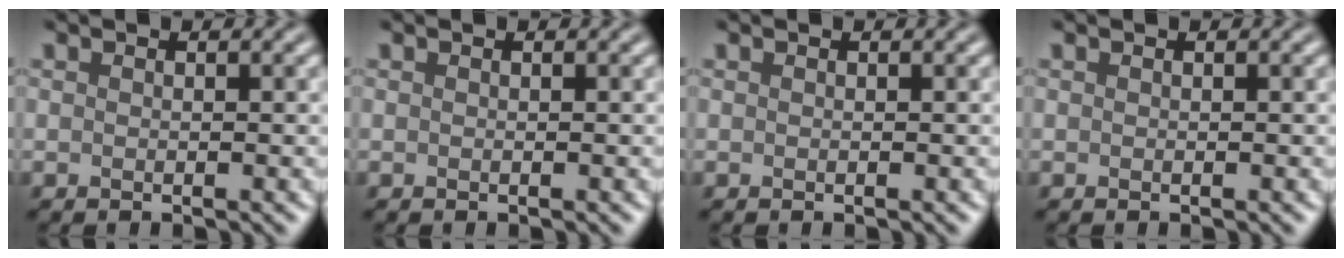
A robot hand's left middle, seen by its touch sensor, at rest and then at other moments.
{"total": 0.0}
{"total": 0.0}
{"total": 0.0}